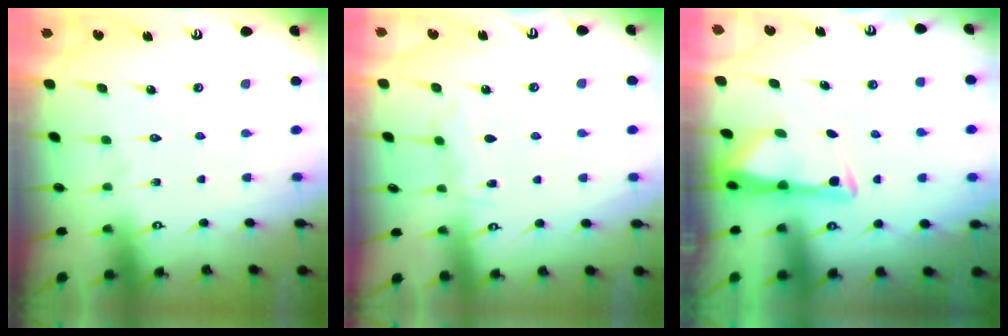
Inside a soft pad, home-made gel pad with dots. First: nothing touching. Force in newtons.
{"total": 3.9, "press": 3.9, "slide": 0.5}
{"total": 3.1, "press": 3.1, "slide": 0.4}